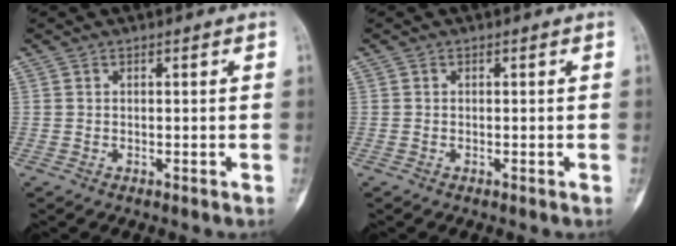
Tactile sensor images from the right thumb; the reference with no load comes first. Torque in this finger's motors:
{"motor_torque": [-0.35, -0.44, -0.06, 0.17, -0.10]}